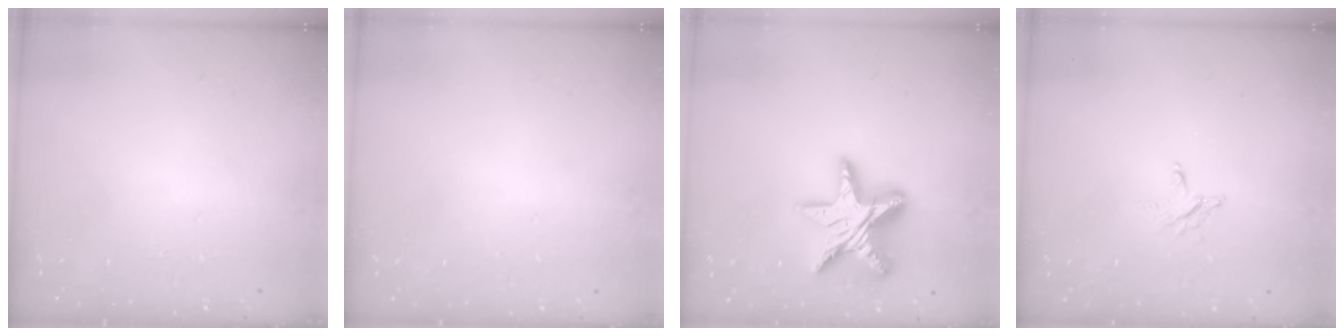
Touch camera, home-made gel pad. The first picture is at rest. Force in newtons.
{"total": 0.0}
{"total": 16.5, "press": 16.5, "slide": 1.2}
{"total": 3.1, "press": 3.1, "slide": 0.3}